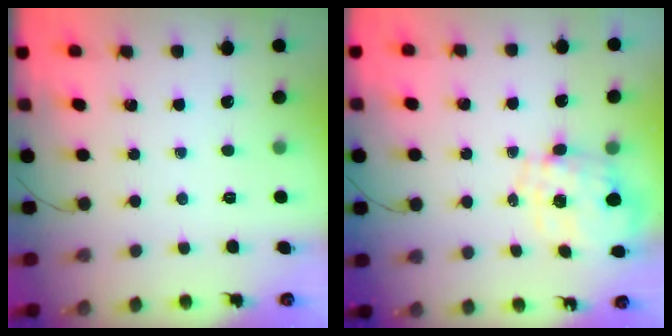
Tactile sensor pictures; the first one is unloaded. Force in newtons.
{"total": 2.1, "press": 1.8, "slide": 1.1}